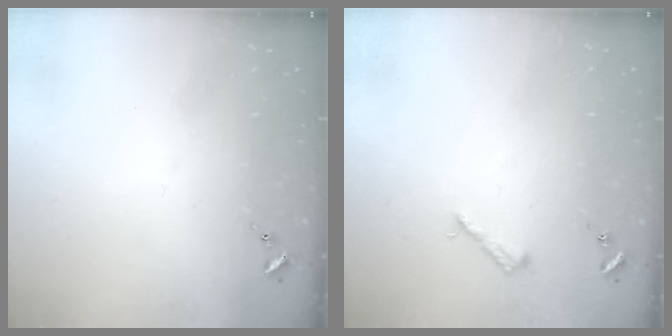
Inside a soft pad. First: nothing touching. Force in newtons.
{"total": 4.2, "press": 4.1, "slide": 0.6}